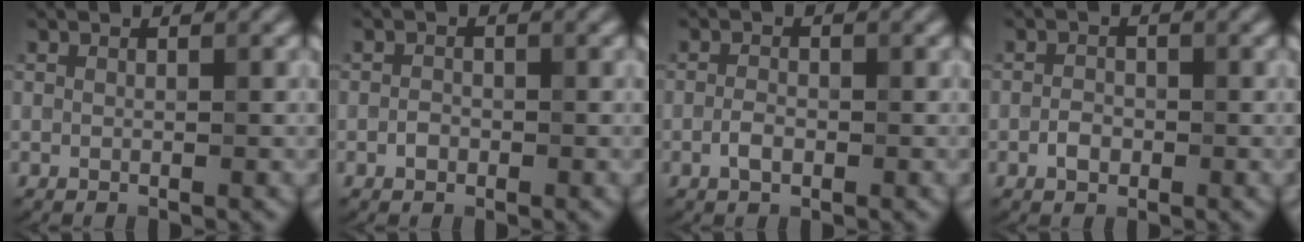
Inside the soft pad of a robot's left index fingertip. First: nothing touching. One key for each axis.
{"total": 1.0, "fx": -0.4, "fy": 0.7, "fz": 0.4, "tx": -0.006, "ty": 0.001, "tz": -0.010}
{"total": 1.5, "fx": -0.6, "fy": 0.8, "fz": 1.1, "tx": -0.020, "ty": 0.002, "tz": -0.015}
{"total": 1.5, "fx": -0.6, "fy": 1.0, "fz": 0.9, "tx": -0.013, "ty": 0.003, "tz": -0.014}